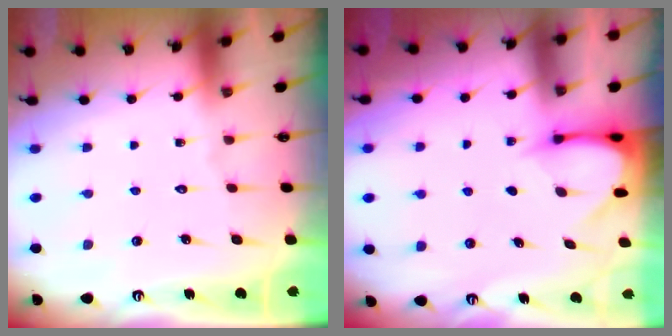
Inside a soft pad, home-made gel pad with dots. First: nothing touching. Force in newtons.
{"total": 3.8, "press": 3.8, "slide": 0.2}